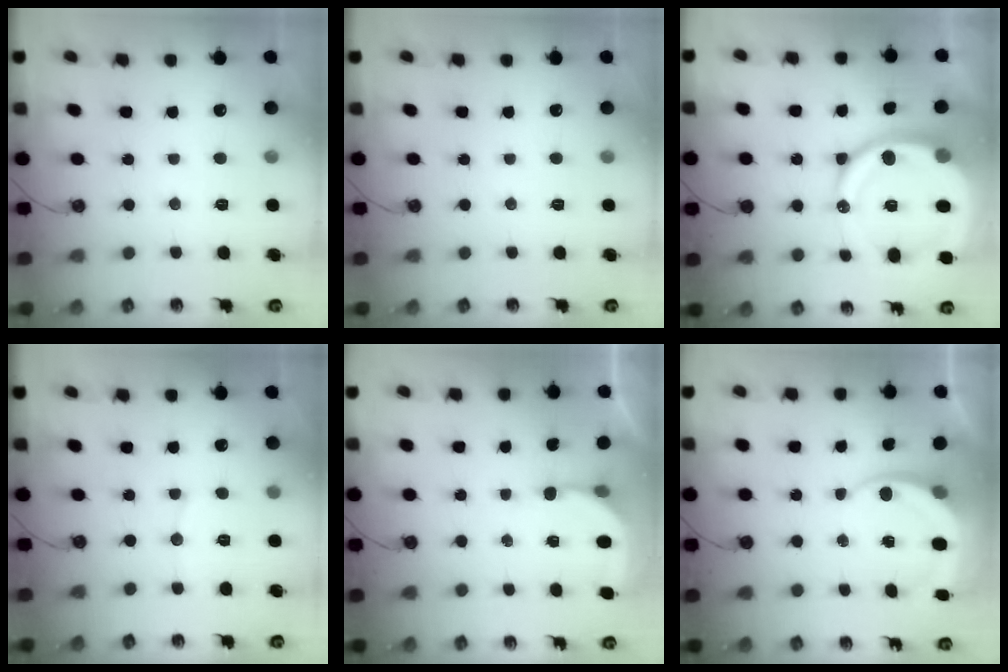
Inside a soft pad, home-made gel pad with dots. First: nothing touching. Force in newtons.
{"total": 0.0}
{"total": 22.6, "press": 22.4, "slide": 2.8}
{"total": 5.2, "press": 5.2, "slide": 0.6}
{"total": 3.7, "press": 3.7, "slide": 0.2}
{"total": 5.9, "press": 5.9, "slide": 0.5}